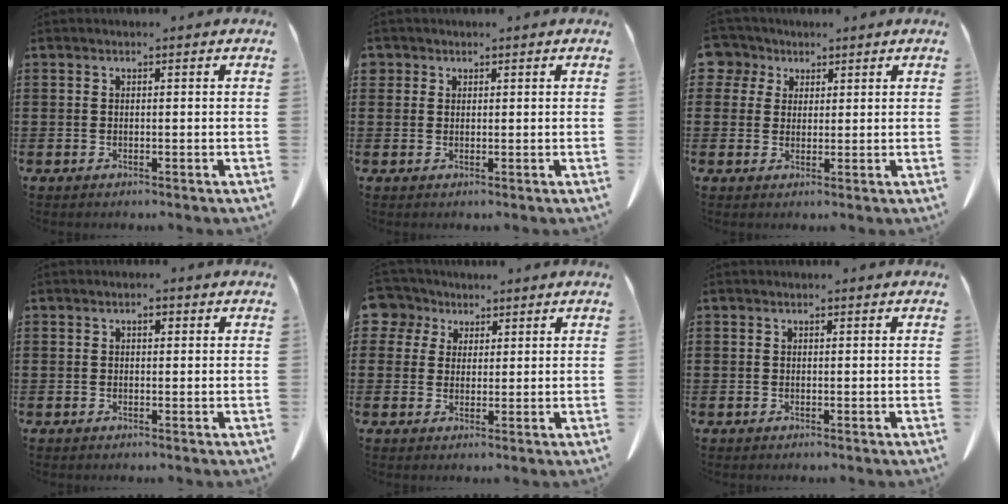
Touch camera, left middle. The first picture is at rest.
{"total": 1.3, "force": [1.0, 0.9, 0.1], "torque": [-0.007, 0.002, 0.020]}
{"total": 4.1, "force": [2.4, 3.3, 0.7], "torque": [-0.025, 0.010, 0.041]}
{"total": 1.2, "force": [0.3, 0.8, 0.9], "torque": [-0.020, 0.008, 0.003]}
{"total": 4.4, "force": [2.5, 3.6, 0.7], "torque": [-0.029, 0.010, 0.043]}
{"total": 0.0}